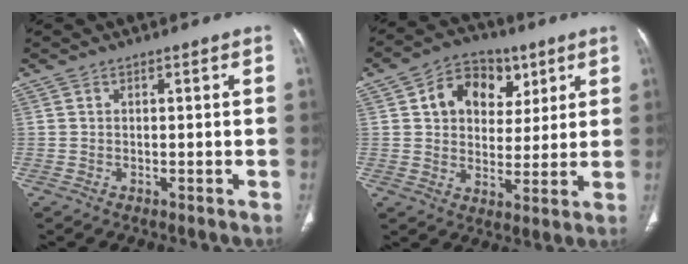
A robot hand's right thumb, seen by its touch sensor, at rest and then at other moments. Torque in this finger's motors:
{"motor_torque": [-0.76, 0.66, 0.65, 0.55, 0.06]}